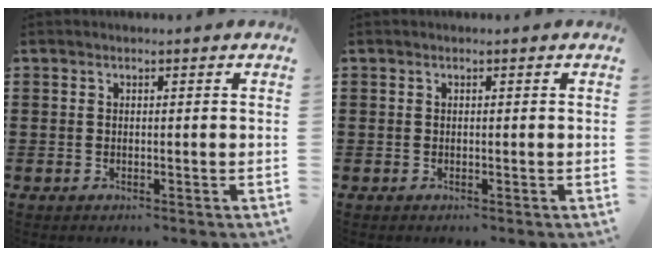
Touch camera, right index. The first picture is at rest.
{"total": 0.0}